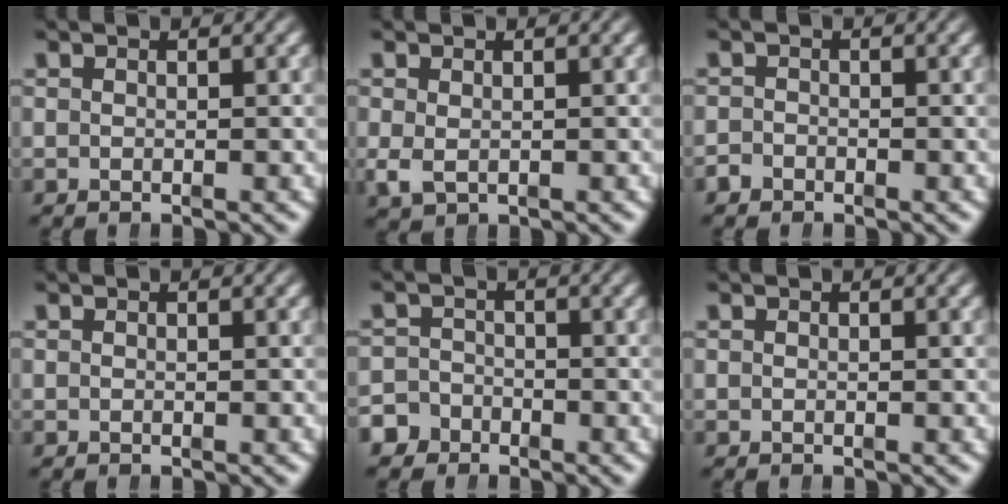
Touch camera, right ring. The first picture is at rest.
{"total": 1.2, "force": [-0.2, 0.7, 0.9], "torque": [-0.022, -0.014, 0.009]}
{"total": 1.3, "force": [-1.1, 0.6, -0.1], "torque": [0.004, -0.010, -0.019]}
{"total": 0.0}
{"total": 3.4, "force": [-2.6, 2.3, 0.3], "torque": [-0.004, -0.014, -0.045]}
{"total": 0.0}